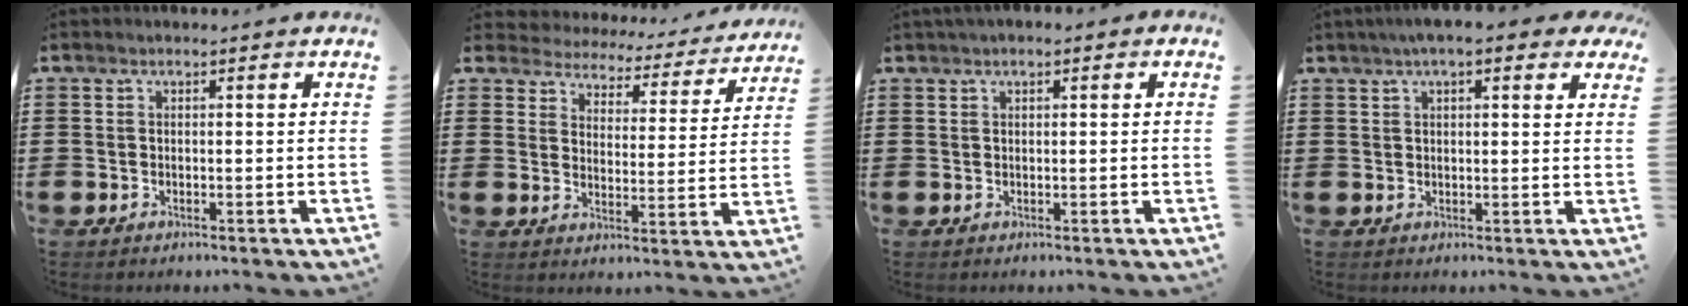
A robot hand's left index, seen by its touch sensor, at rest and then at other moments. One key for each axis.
{"total": 3.6, "fx": 3.6, "fy": 0.5, "fz": -0.3, "tx": -0.022, "ty": -0.031, "tz": 0.055}
{"total": 1.1, "fx": 0.4, "fy": 0.5, "fz": 0.9, "tx": -0.016, "ty": 0.005, "tz": 0.007}
{"total": 4.4, "fx": 3.3, "fy": 1.0, "fz": 2.7, "tx": -0.055, "ty": 0.000, "tz": 0.057}